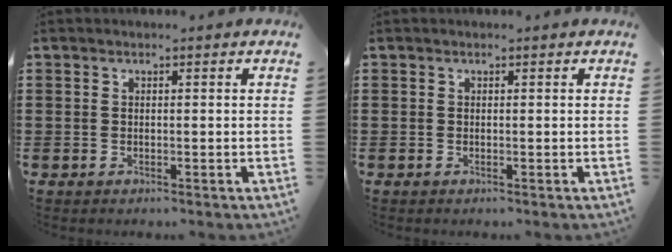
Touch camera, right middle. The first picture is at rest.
{"total": 0.0}